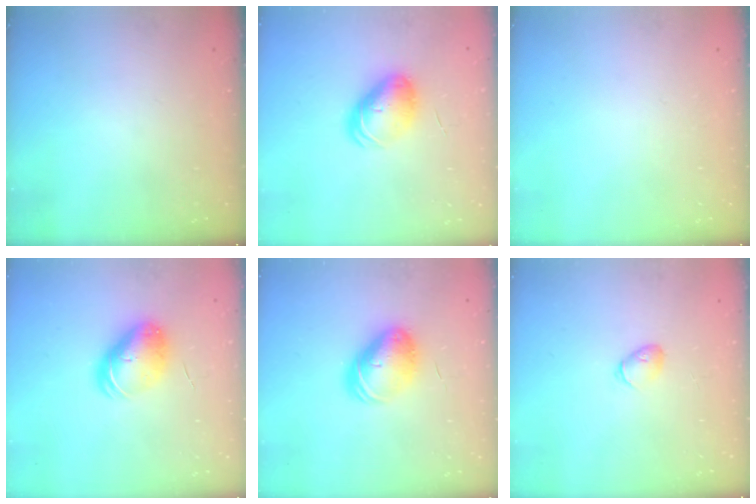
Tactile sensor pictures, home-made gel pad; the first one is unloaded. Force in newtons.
{"total": 8.6, "press": 8.5, "slide": 1.0}
{"total": 0.0}
{"total": 9.1, "press": 8.9, "slide": 1.9}
{"total": 10.4, "press": 10.2, "slide": 2.2}
{"total": 5.0, "press": 4.9, "slide": 1.2}